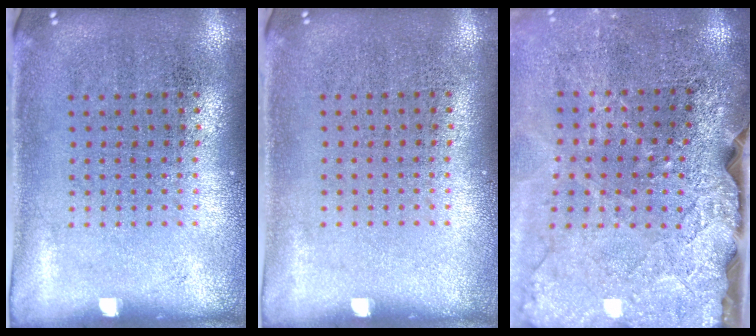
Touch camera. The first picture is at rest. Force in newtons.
{"total": 0.0}
{"total": 4.0, "press": 3.3, "slide": 2.3}